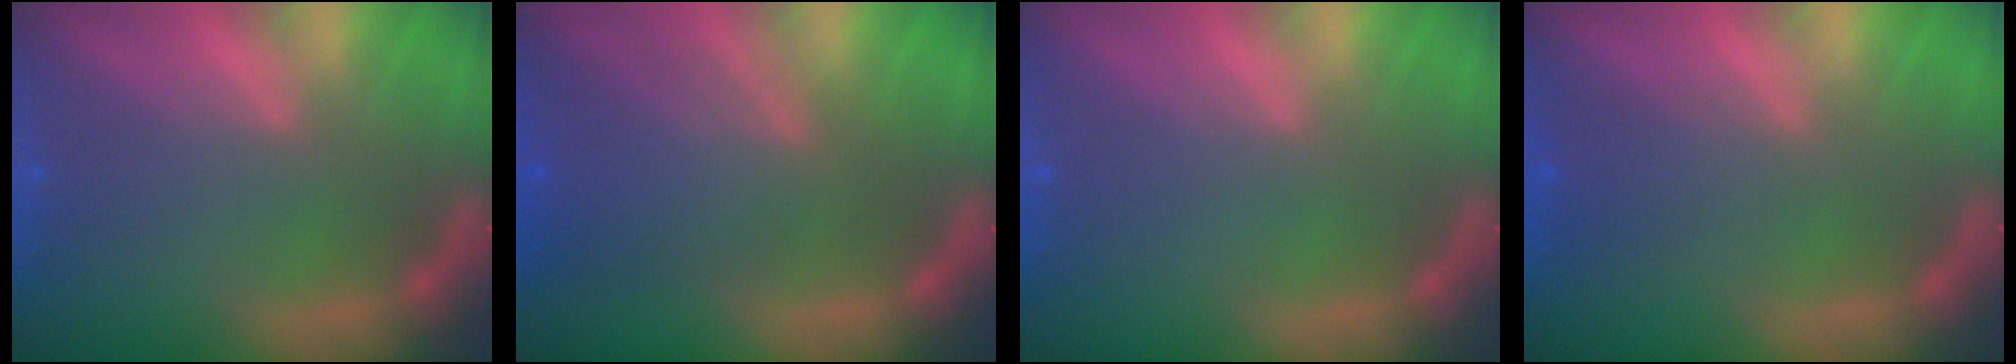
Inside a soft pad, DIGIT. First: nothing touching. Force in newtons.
{"total": 6.6}
{"total": 0.0}
{"total": 1.9}